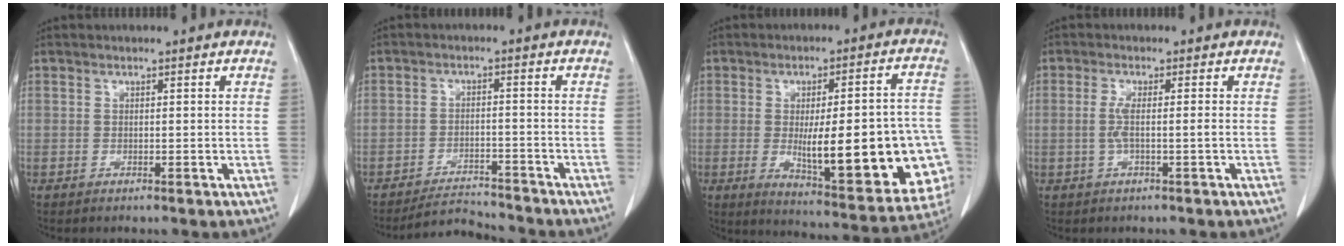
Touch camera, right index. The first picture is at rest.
{"total": 4.7, "force": [-4.7, 0.7, -0.4], "torque": [0.005, 0.000, -0.076]}
{"total": 22.9, "force": [-4.2, 5.4, 21.8], "torque": [-0.223, 0.012, -0.030]}
{"total": 2.6, "force": [-0.6, -0.1, 2.6], "torque": [-0.055, 0.000, -0.012]}